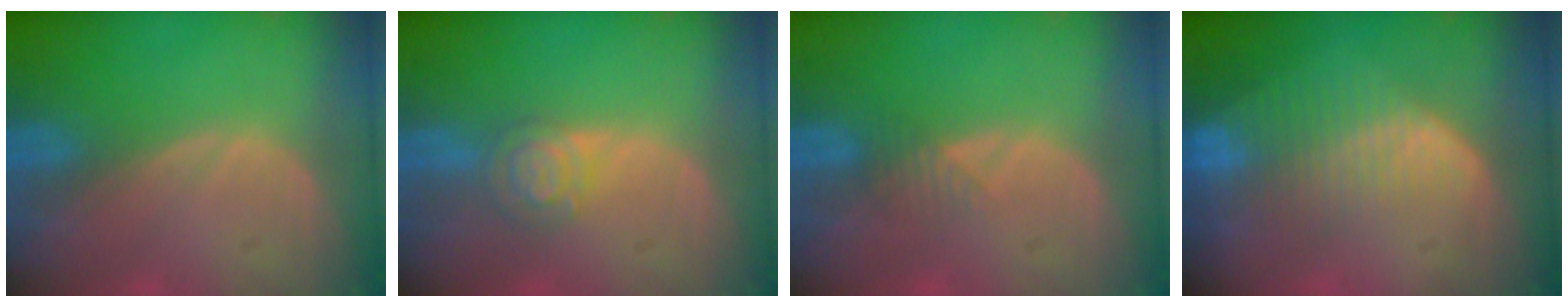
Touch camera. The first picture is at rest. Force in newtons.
{"total": 5.0, "press": 4.4, "slide": 2.4}
{"total": 1.9, "press": 1.6, "slide": 1.0}
{"total": 8.4, "press": 7.1, "slide": 4.4}